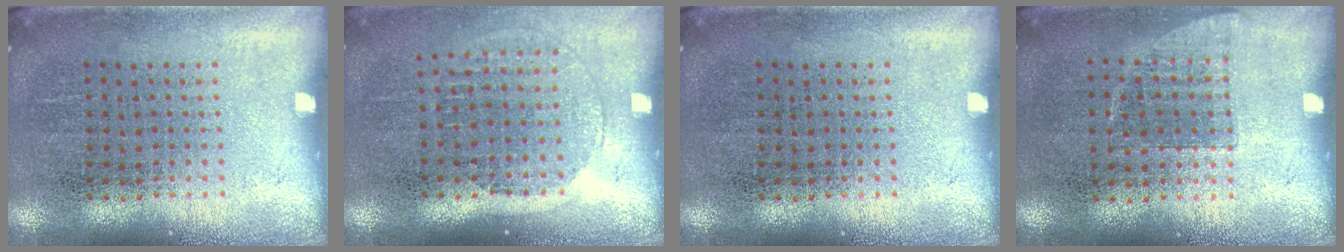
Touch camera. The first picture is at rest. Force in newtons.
{"total": 1.5, "press": 1.3, "slide": 0.7}
{"total": 0.0}
{"total": 0.7, "press": 0.7, "slide": 0.3}